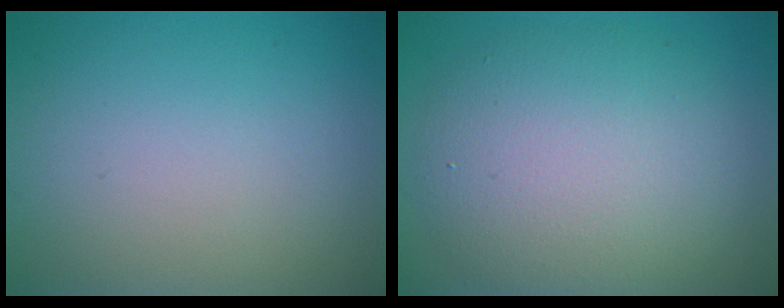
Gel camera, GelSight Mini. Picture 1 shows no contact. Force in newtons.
{"total": 7.8, "press": 7.8, "slide": 0.5}